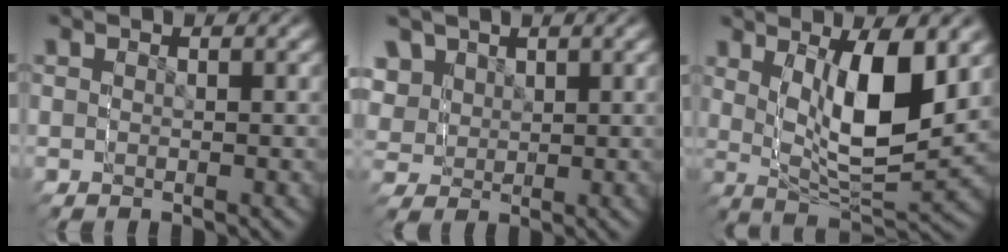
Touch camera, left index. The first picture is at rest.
{"total": 6.3, "force": [2.0, 5.9, 0.9], "torque": [-0.052, -0.022, 0.033]}
{"total": 7.9, "force": [3.9, 4.0, 5.6], "torque": [-0.126, 0.011, 0.050]}